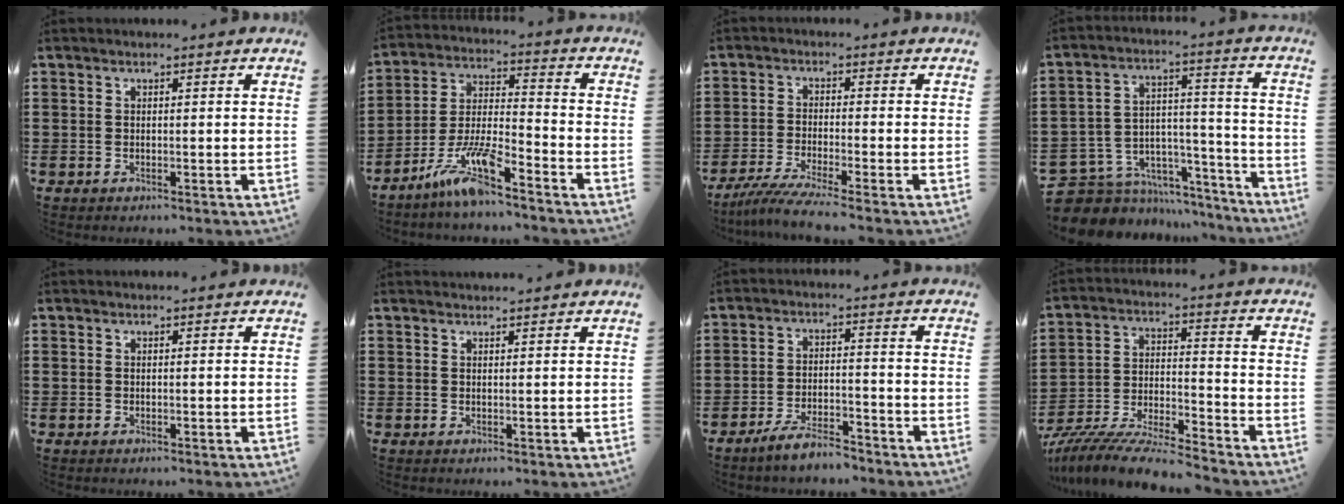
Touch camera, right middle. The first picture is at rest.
{"total": 9.4, "force": [-7.2, 1.1, 5.9], "torque": [-0.138, -0.007, -0.144]}
{"total": 4.5, "force": [-3.9, -0.4, 2.1], "torque": [-0.057, -0.020, -0.081]}
{"total": 6.4, "force": [-5.1, 3.8, 0.6], "torque": [-0.031, -0.002, -0.097]}
{"total": 0.0}
{"total": 1.2, "force": [1.2, -0.1, -0.1], "torque": [-0.001, -0.003, 0.024]}
{"total": 5.2, "force": [-4.6, 0.8, 2.2], "torque": [-0.048, 0.001, -0.092]}
{"total": 9.4, "force": [-9.0, 0.3, 2.7], "torque": [-0.050, 0.008, -0.179]}